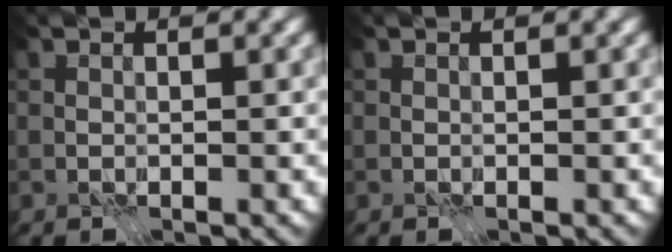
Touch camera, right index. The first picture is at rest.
{"total": 0.0}